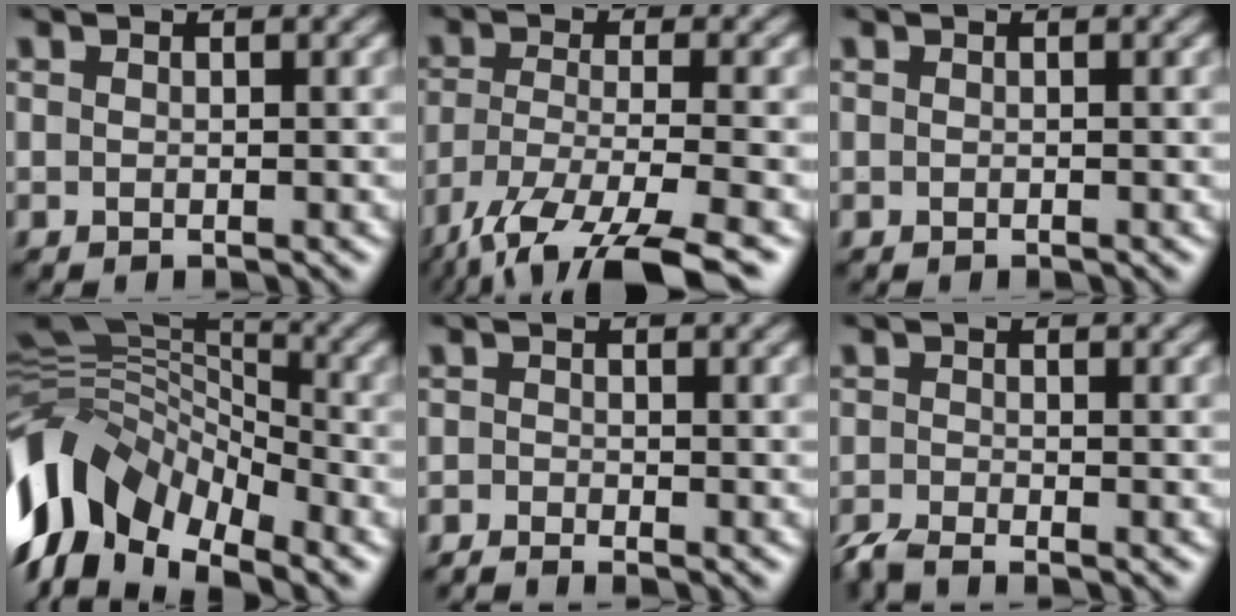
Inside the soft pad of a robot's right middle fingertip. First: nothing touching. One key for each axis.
{"total": 10.5, "fx": -7.6, "fy": 2.9, "fz": 6.7, "tx": -0.136, "ty": -0.031, "tz": -0.127}
{"total": 0.0}
{"total": 13.1, "fx": -5.9, "fy": 7.9, "fz": 8.6, "tx": -0.180, "ty": 0.012, "tz": -0.115}
{"total": 2.0, "fx": -1.8, "fy": 0.1, "fz": 0.7, "tx": -0.016, "ty": -0.006, "tz": -0.040}
{"total": 2.7, "fx": -2.3, "fy": 0.4, "fz": 1.3, "tx": -0.029, "ty": -0.010, "tz": -0.053}